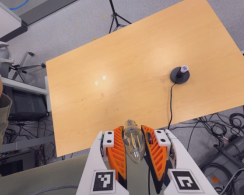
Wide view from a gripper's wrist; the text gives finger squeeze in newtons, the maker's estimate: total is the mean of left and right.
{"total": 23.3, "left": 25.3, "right": 21.3}